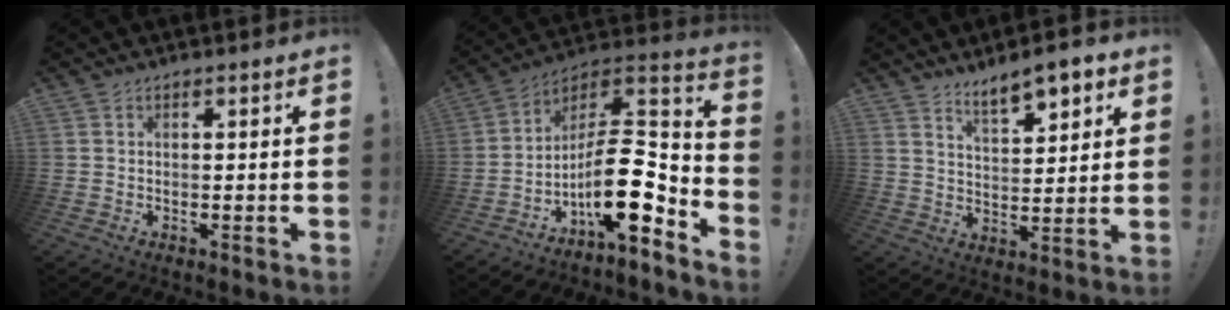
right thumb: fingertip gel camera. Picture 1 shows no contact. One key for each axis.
{"total": 17.9, "fx": -5.1, "fy": 7.0, "fz": 15.7, "tx": -0.256, "ty": 0.007, "tz": -0.086}
{"total": 8.6, "fx": 6.6, "fy": 2.5, "fz": 4.9, "tx": -0.069, "ty": -0.044, "tz": 0.115}